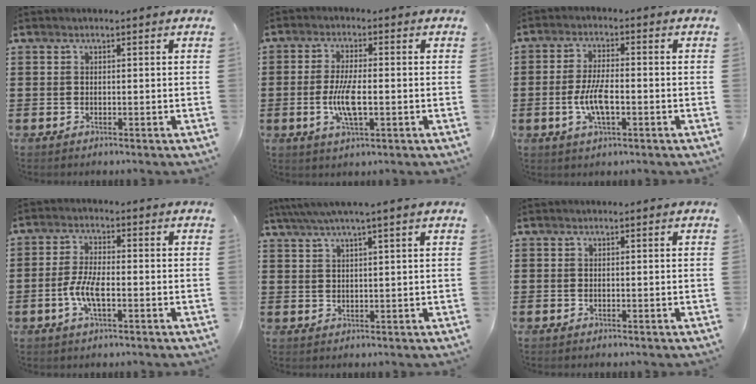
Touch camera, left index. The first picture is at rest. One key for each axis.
{"total": 6.4, "fx": -1.2, "fy": 1.9, "fz": 6.0, "tx": -0.130, "ty": -0.007, "tz": -0.028}
{"total": 6.5, "fx": -1.6, "fy": 2.2, "fz": 5.9, "tx": -0.127, "ty": -0.003, "tz": -0.033}
{"total": 5.5, "fx": -1.7, "fy": 1.9, "fz": 4.9, "tx": -0.117, "ty": -0.005, "tz": -0.040}
{"total": 3.1, "fx": 2.2, "fy": -0.4, "fz": 2.2, "tx": -0.047, "ty": -0.002, "tz": 0.037}
{"total": 0.0}